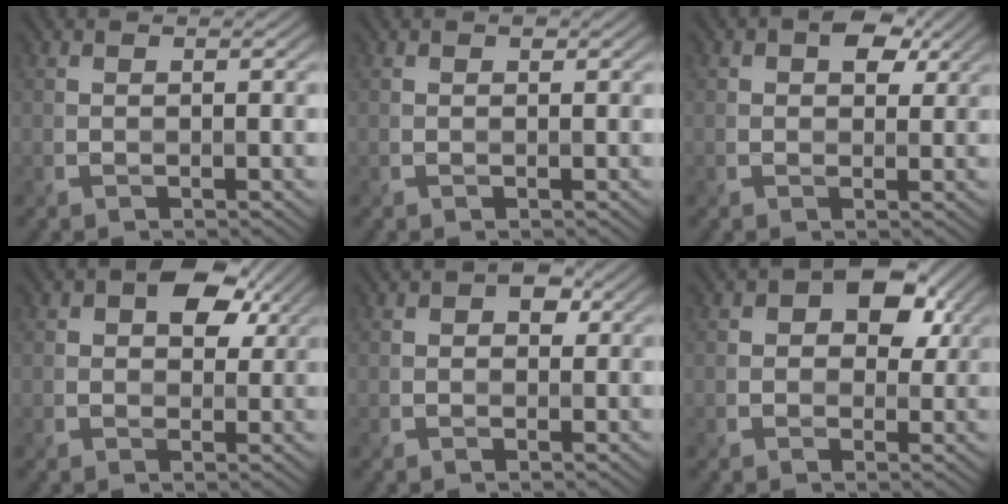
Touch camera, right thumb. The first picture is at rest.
{"total": 0.7, "force": [0.4, 0.5, 0.2], "torque": [-0.002, -0.003, 0.007]}
{"total": 4.7, "force": [1.7, 3.3, 2.9], "torque": [-0.040, -0.003, 0.020]}
{"total": 7.2, "force": [2.7, 4.8, 4.6], "torque": [-0.071, -0.001, 0.039]}
{"total": 2.8, "force": [0.8, 2.2, 1.6], "torque": [-0.019, -0.001, 0.006]}
{"total": 6.8, "force": [2.1, 4.9, 4.2], "torque": [-0.058, -0.003, 0.024]}